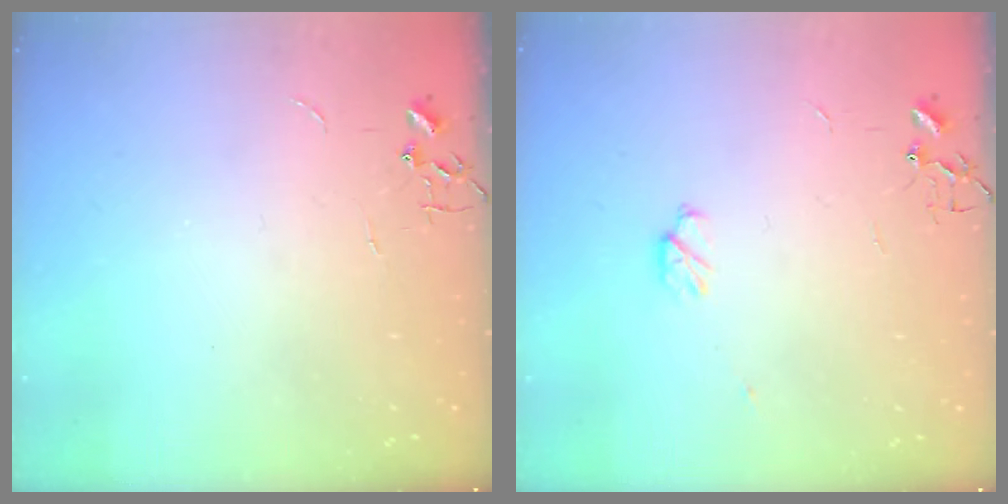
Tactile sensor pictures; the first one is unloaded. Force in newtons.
{"total": 4.3, "press": 4.1, "slide": 1.2}